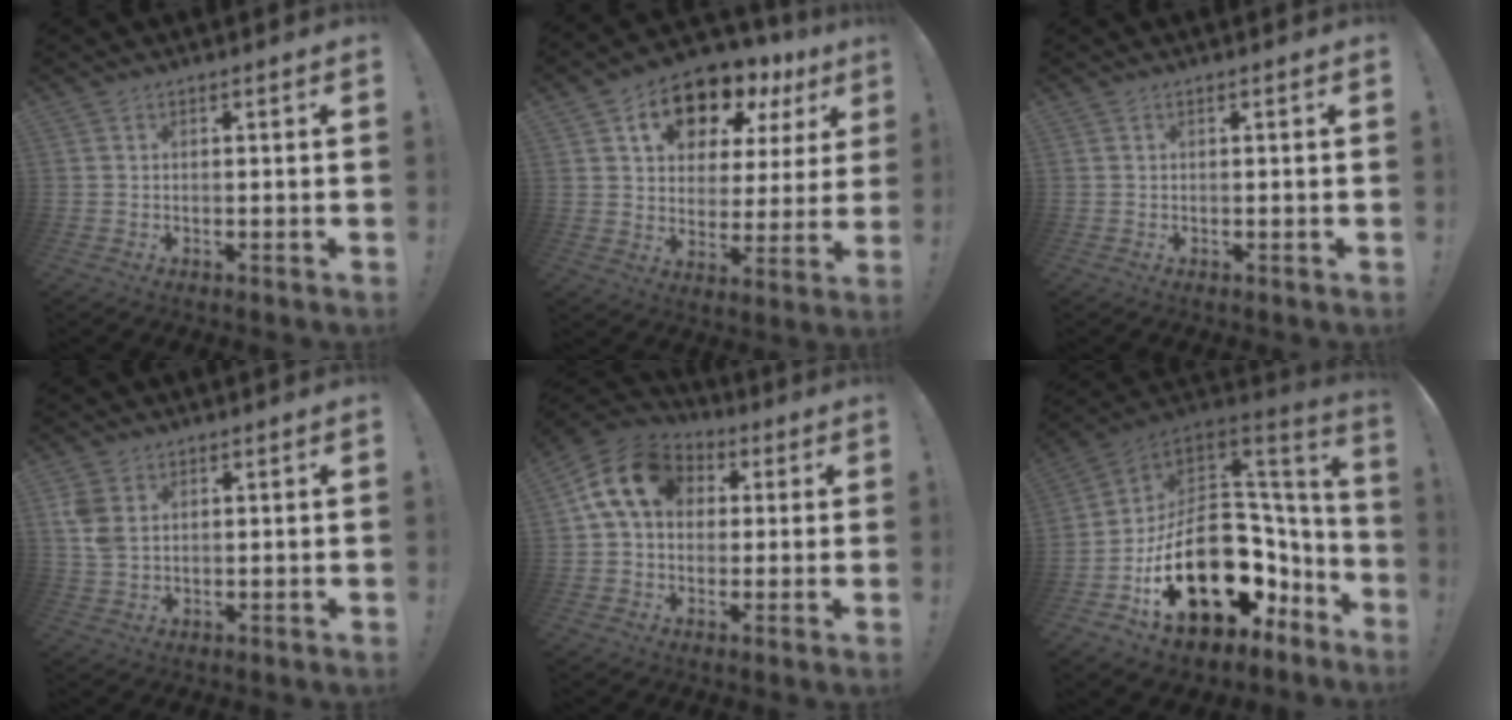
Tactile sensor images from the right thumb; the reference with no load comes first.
{"total": 14.9, "force": [9.4, 8.4, 7.9], "torque": [-0.122, -0.061, 0.163]}
{"total": 0.0}
{"total": 5.6, "force": [2.0, 3.8, 3.6], "torque": [-0.068, -0.007, 0.038]}
{"total": 14.1, "force": [3.9, 10.6, 8.5], "torque": [-0.142, 0.003, 0.077]}
{"total": 28.7, "force": [-8.1, 18.4, 20.6], "torque": [-0.332, 0.028, -0.083]}